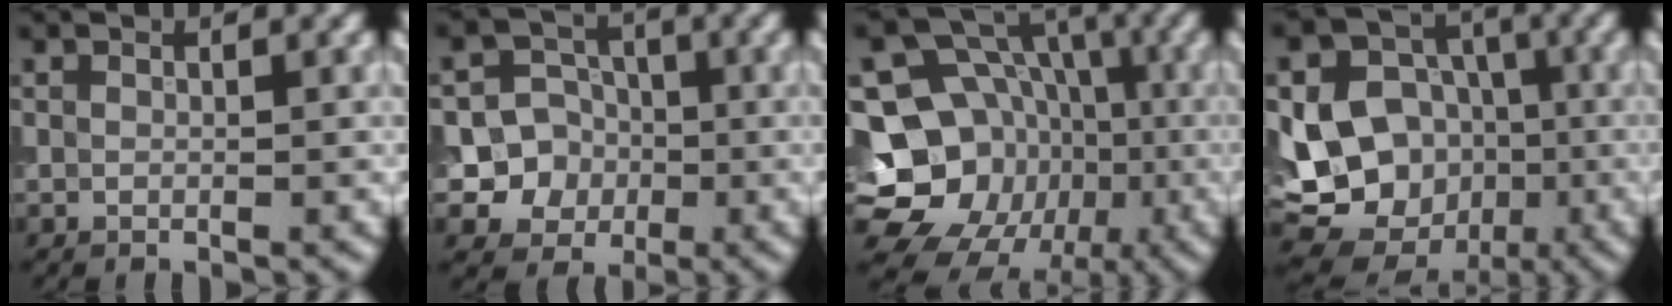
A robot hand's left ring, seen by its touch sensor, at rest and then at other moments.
{"total": 7.3, "force": [-1.3, 7.1, 1.4], "torque": [-0.010, 0.015, -0.043]}
{"total": 16.1, "force": [-4.3, 13.9, 6.9], "torque": [-0.127, -0.007, -0.088]}
{"total": 14.0, "force": [-2.6, 12.6, 5.4], "torque": [-0.110, -0.022, -0.044]}